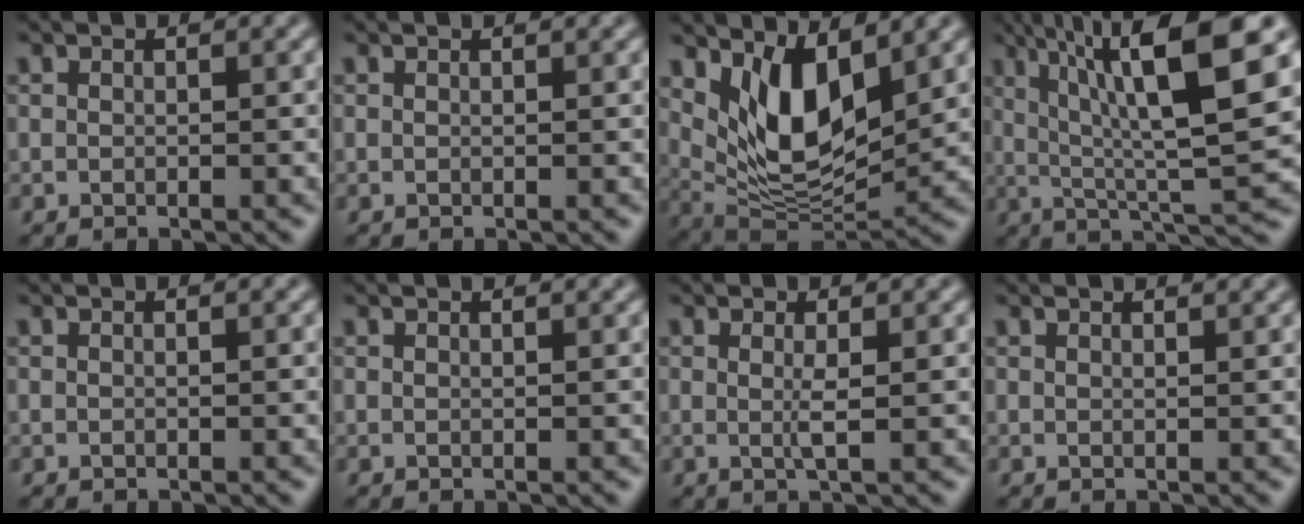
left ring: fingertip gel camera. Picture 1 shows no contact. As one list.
[{"total": 0.5, "force": [0.5, 0.1, 0.0], "torque": [-0.001, -0.001, 0.003]}, {"total": 7.6, "force": [2.9, 3.6, 6.1], "torque": [-0.118, -0.022, 0.062]}, {"total": 11.7, "force": [4.2, 2.5, 10.6], "torque": [-0.163, 0.014, 0.076]}, {"total": 0.0}, {"total": 0.8, "force": [0.8, 0.2, 0.2], "torque": [-0.002, 0.001, 0.003]}, {"total": 1.0, "force": [0.0, -0.1, 1.0], "torque": [-0.028, -0.004, 0.003]}, {"total": 1.8, "force": [1.5, 0.6, 0.7], "torque": [0.003, 0.008, 0.003]}]